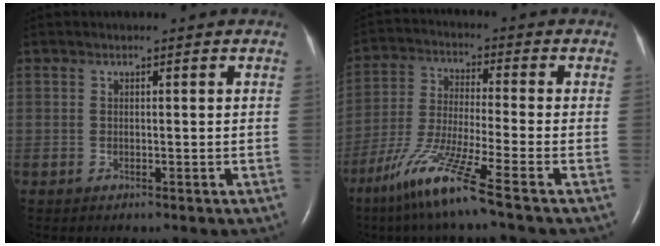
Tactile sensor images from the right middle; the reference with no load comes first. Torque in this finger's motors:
{"motor_torque": [1.11, -1.03, 0.28, 0.15]}